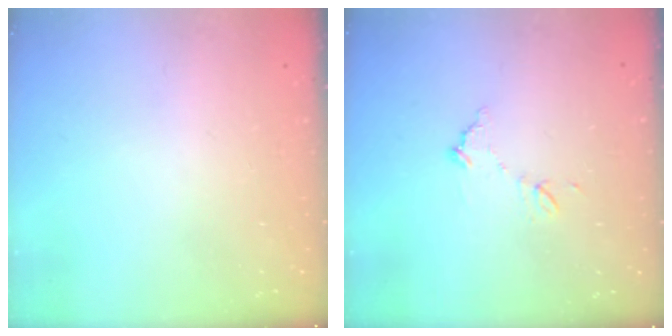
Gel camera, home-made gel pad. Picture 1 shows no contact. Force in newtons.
{"total": 7.6, "press": 7.6, "slide": 0.4}